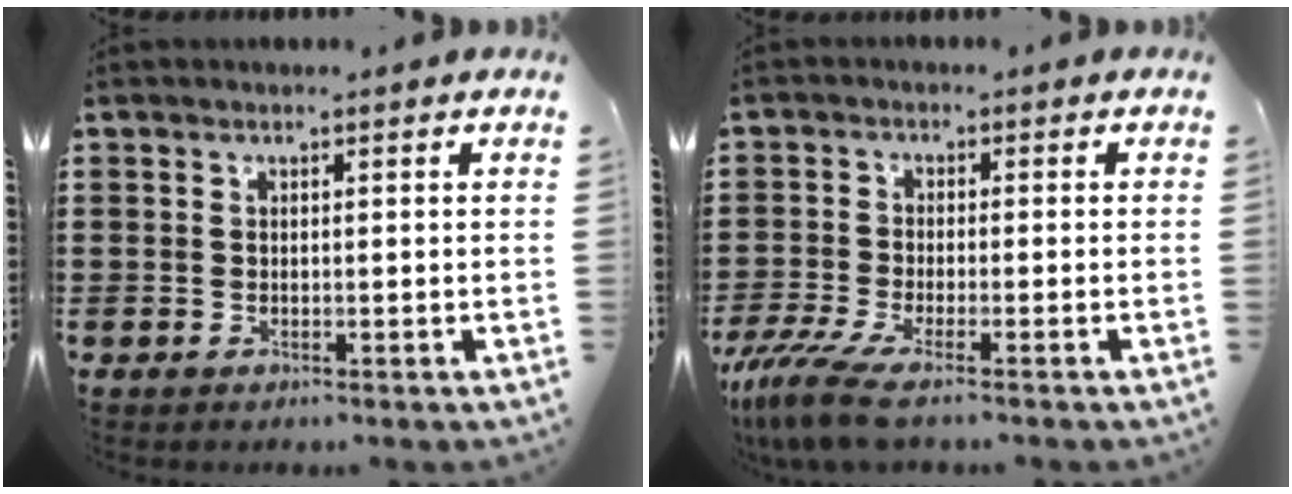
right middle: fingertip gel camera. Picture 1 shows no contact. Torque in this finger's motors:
{"motor_torque": [1.57, -0.39, 0.36, 0.07]}